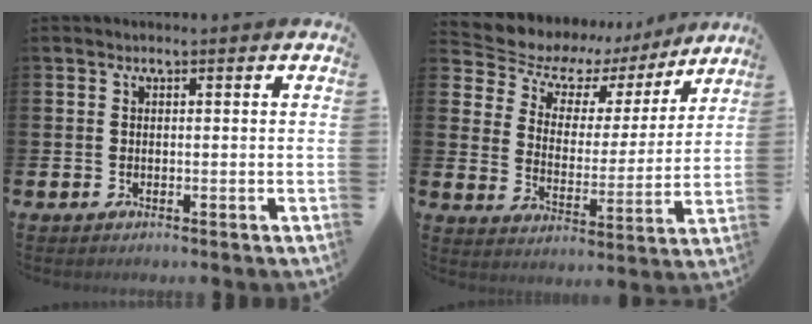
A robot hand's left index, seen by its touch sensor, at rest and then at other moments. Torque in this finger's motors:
{"motor_torque": [1.09, -1.06, 0.14, 0.00]}